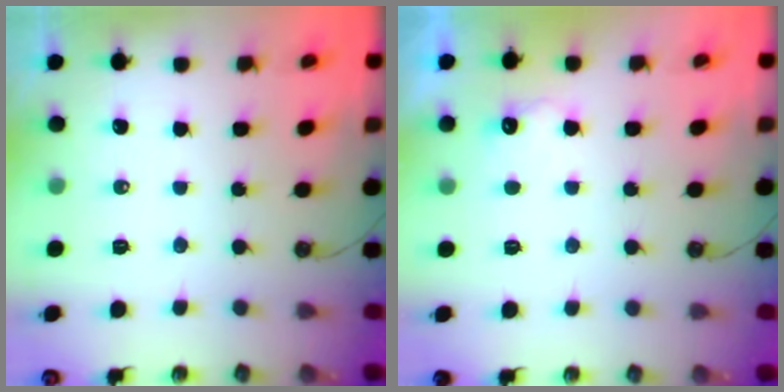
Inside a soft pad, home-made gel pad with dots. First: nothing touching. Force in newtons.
{"total": 5.2, "press": 5.0, "slide": 1.2}